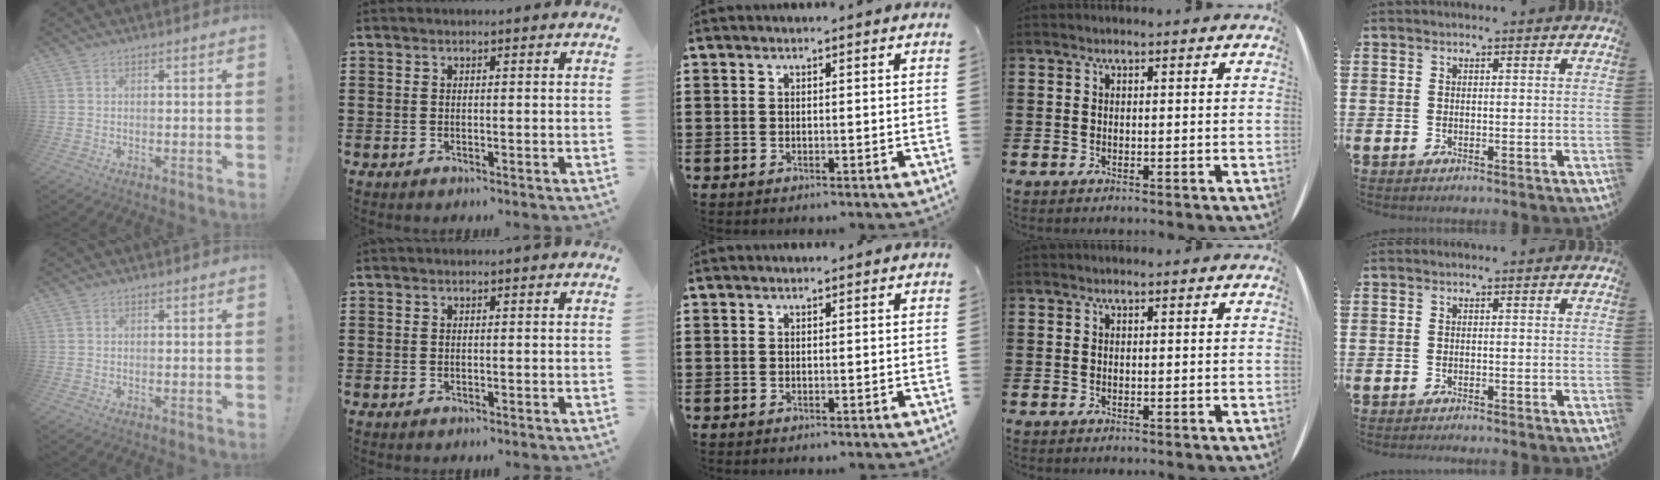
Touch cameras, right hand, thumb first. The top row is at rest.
{"little": {"total": 0.5, "force": [-0.5, -0.1, 0.0], "torque": [0.000, -0.002, -0.011]}}